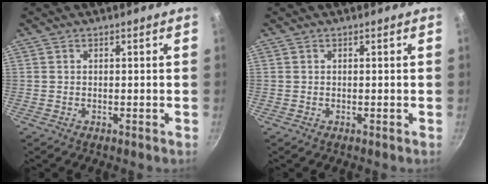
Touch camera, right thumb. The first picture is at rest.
{"total": 0.0}